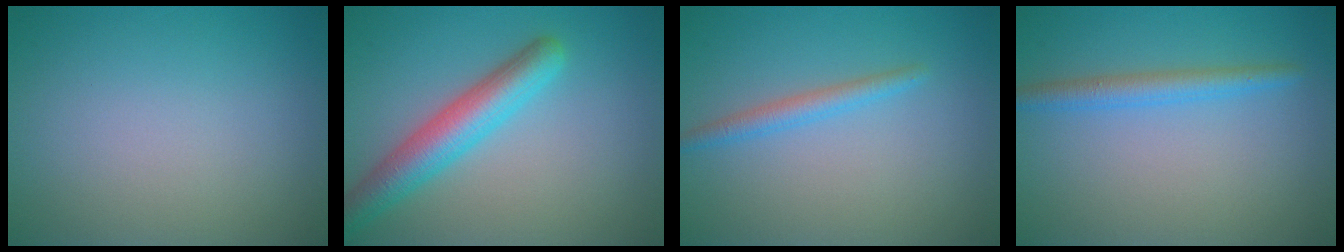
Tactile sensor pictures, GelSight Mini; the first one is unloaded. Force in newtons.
{"total": 5.0, "press": 5.0, "slide": 0.3}
{"total": 1.8, "press": 1.8, "slide": 0.1}
{"total": 2.4, "press": 2.4, "slide": 0.2}